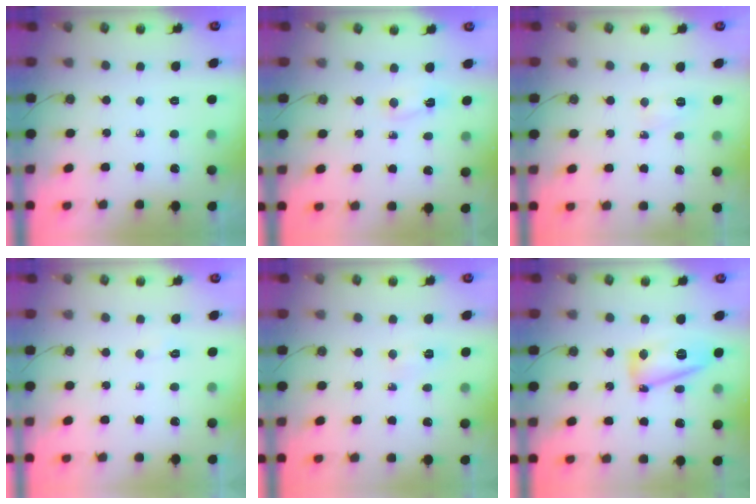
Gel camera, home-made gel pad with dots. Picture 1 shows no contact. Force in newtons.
{"total": 2.1, "press": 2.0, "slide": 0.5}
{"total": 3.3, "press": 3.3, "slide": 0.6}
{"total": 2.3, "press": 2.3, "slide": 0.3}
{"total": 3.9, "press": 3.7, "slide": 1.3}
{"total": 12.1, "press": 12.0, "slide": 1.4}